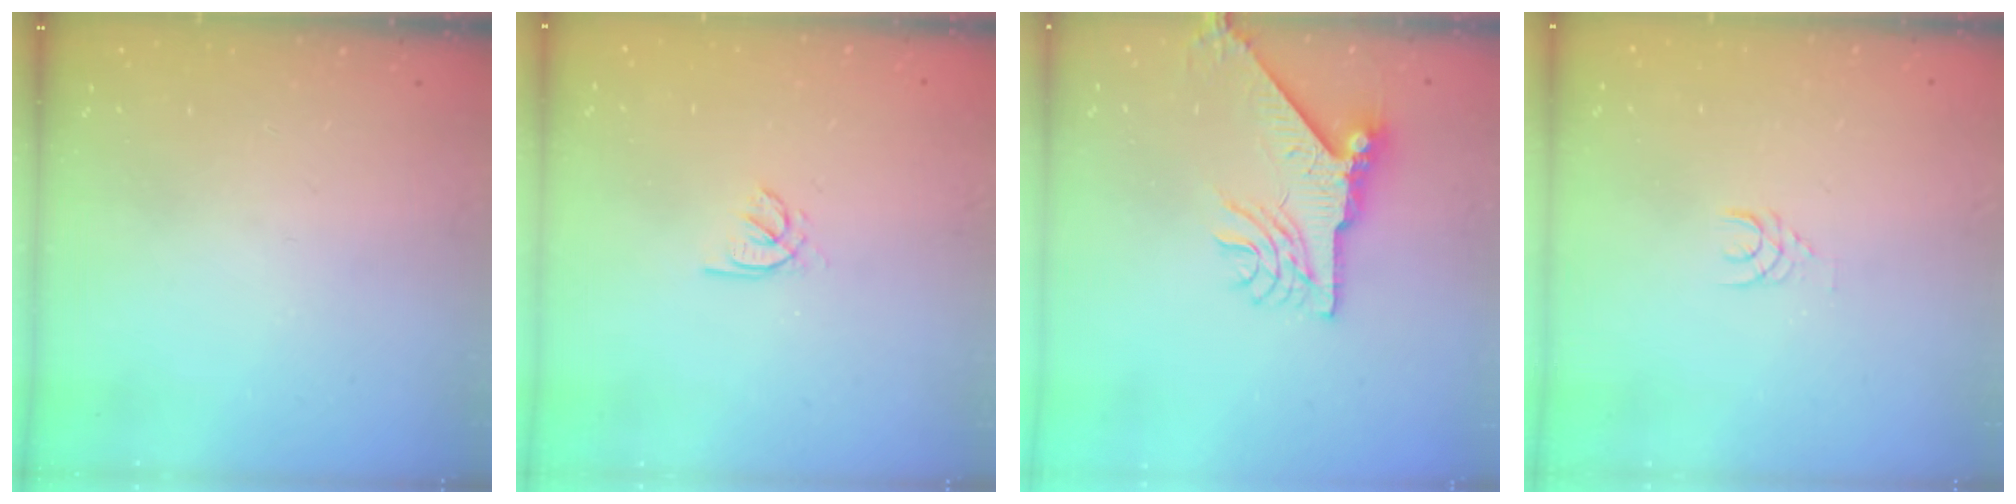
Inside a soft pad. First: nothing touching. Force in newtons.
{"total": 1.7, "press": 1.6, "slide": 0.4}
{"total": 8.9, "press": 8.8, "slide": 1.4}
{"total": 3.2, "press": 3.2, "slide": 0.4}